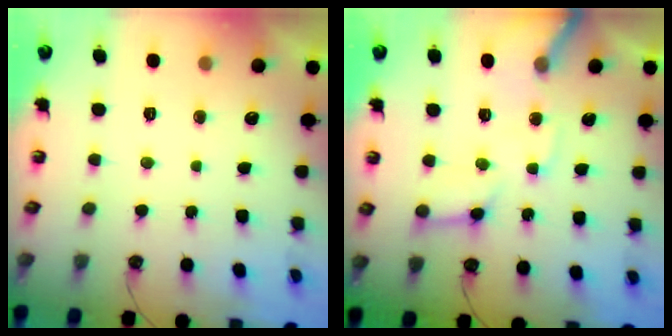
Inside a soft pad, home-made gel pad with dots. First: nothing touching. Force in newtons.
{"total": 12.8, "press": 12.7, "slide": 1.8}